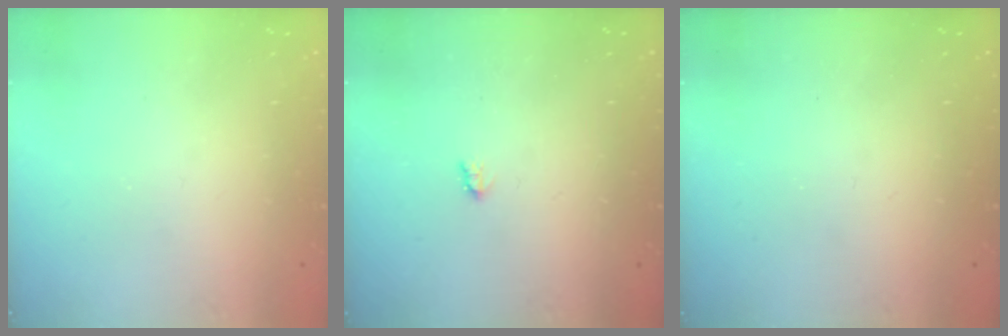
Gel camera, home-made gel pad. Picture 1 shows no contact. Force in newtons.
{"total": 1.7, "press": 1.6, "slide": 0.3}
{"total": 0.0}